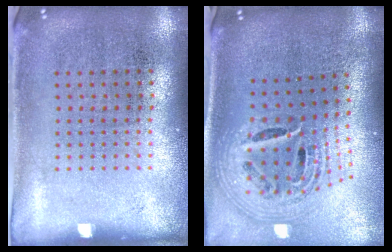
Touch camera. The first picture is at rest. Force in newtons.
{"total": 2.7, "press": 1.8, "slide": 2.0}